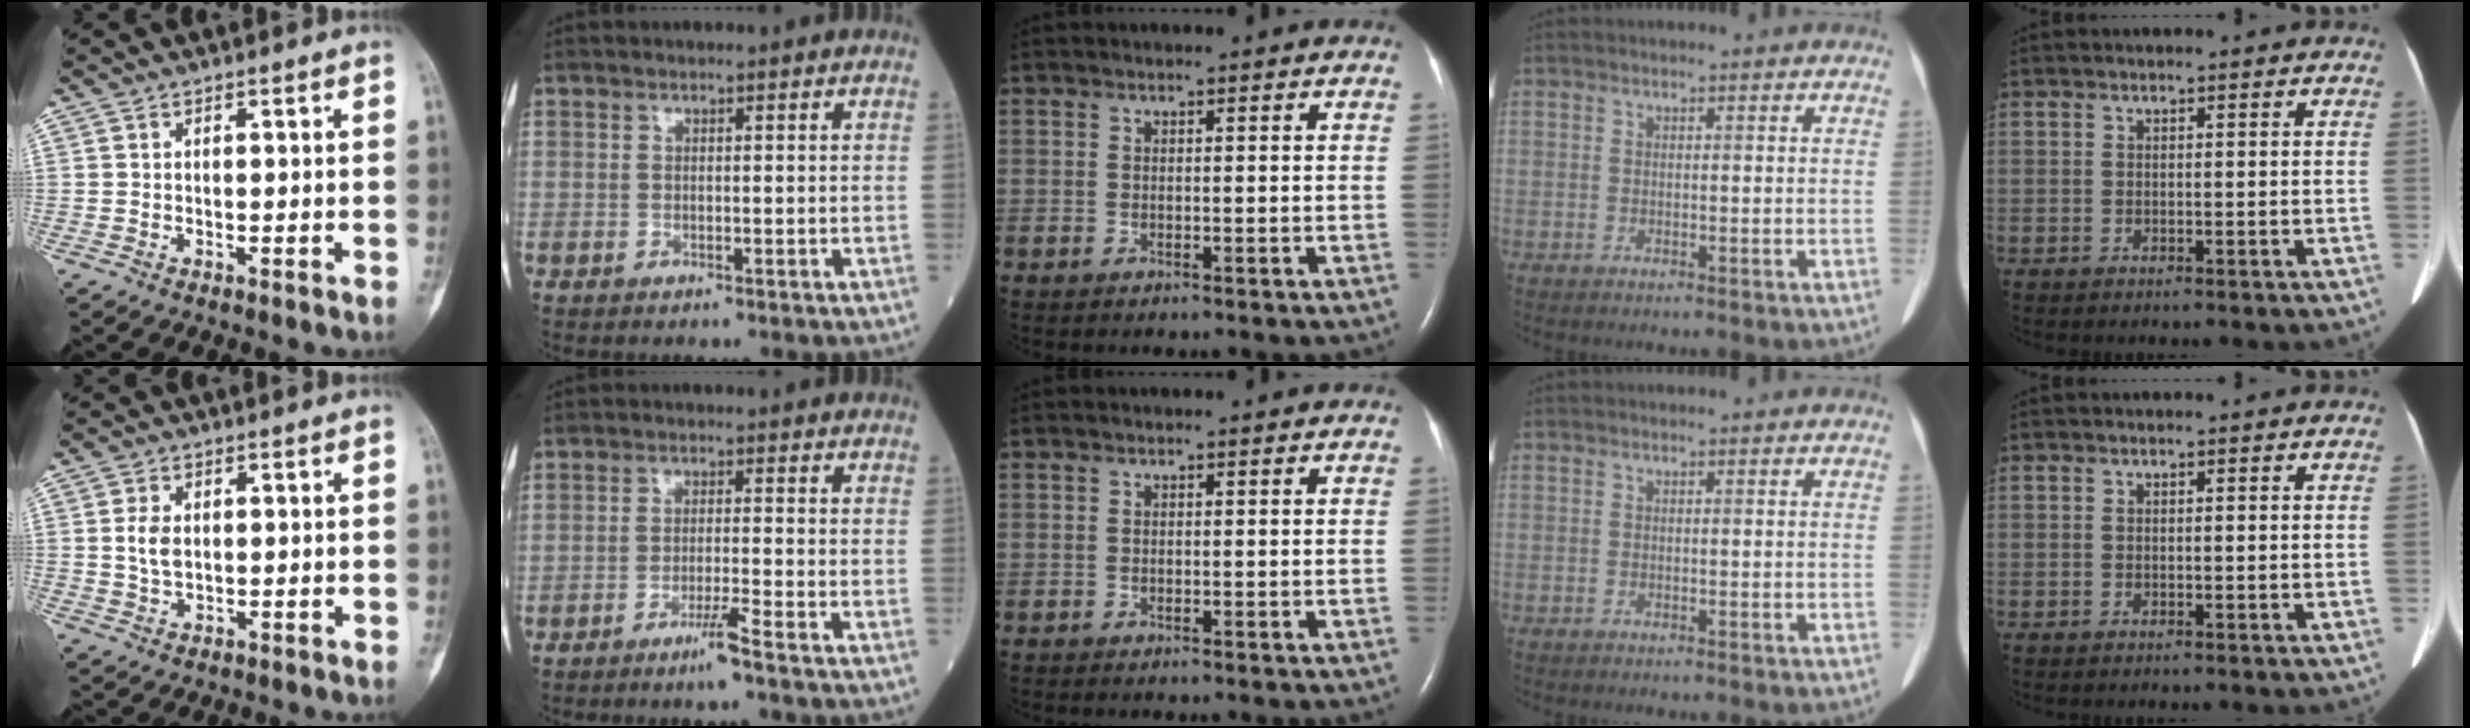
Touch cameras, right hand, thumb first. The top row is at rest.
{"thumb": {"total": 3.8, "force": [0.4, 2.5, 2.8], "torque": [-0.052, 0.001, 0.009]}, "index": {"total": 3.7, "force": [-2.5, -0.7, 2.6], "torque": [-0.050, -0.007, -0.051]}}